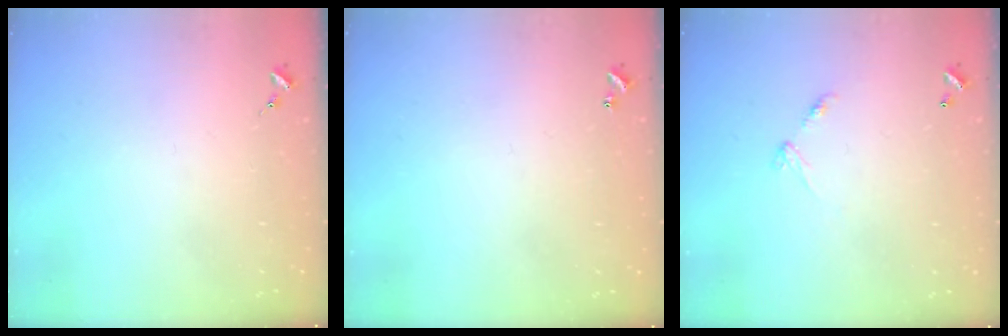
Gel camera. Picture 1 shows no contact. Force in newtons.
{"total": 0.9, "press": 0.9, "slide": 0.2}
{"total": 5.6, "press": 5.6, "slide": 0.4}